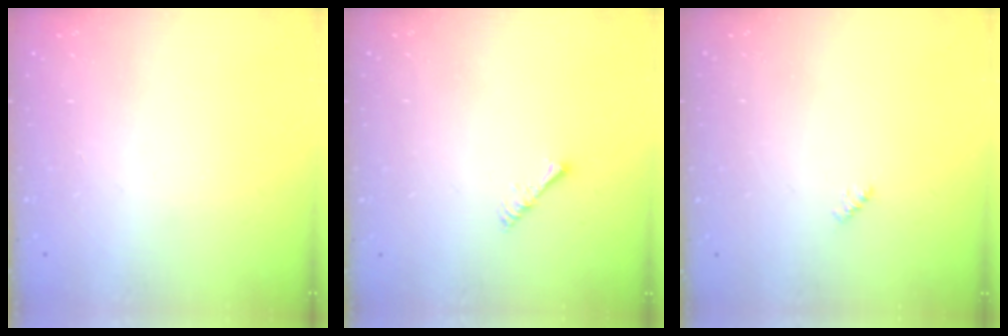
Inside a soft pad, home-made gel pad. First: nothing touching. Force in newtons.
{"total": 2.0, "press": 1.9, "slide": 0.4}
{"total": 2.4, "press": 2.4, "slide": 0.4}